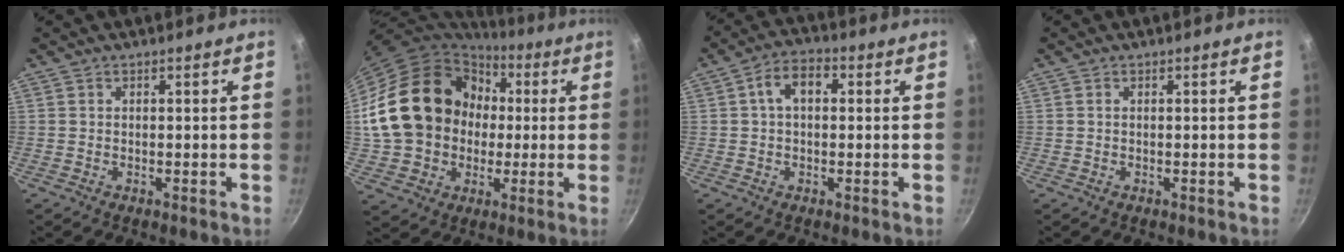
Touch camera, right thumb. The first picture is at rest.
{"total": 23.1, "force": [1.9, 18.9, 13.1], "torque": [-0.214, 0.042, 0.047]}
{"total": 6.1, "force": [1.0, 3.9, 4.6], "torque": [-0.067, 0.017, 0.007]}
{"total": 0.0}